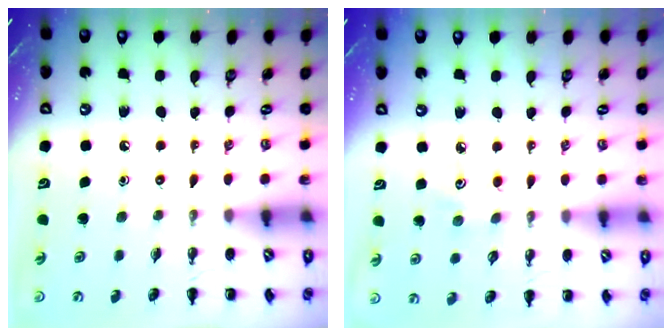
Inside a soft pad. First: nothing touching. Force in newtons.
{"total": 2.7, "press": 2.6, "slide": 0.8}